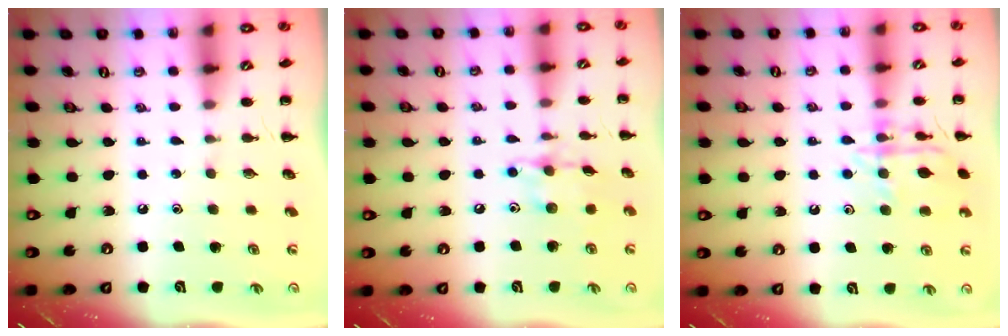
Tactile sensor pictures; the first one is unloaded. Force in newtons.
{"total": 9.6, "press": 9.6, "slide": 0.4}
{"total": 13.7, "press": 13.7, "slide": 0.9}